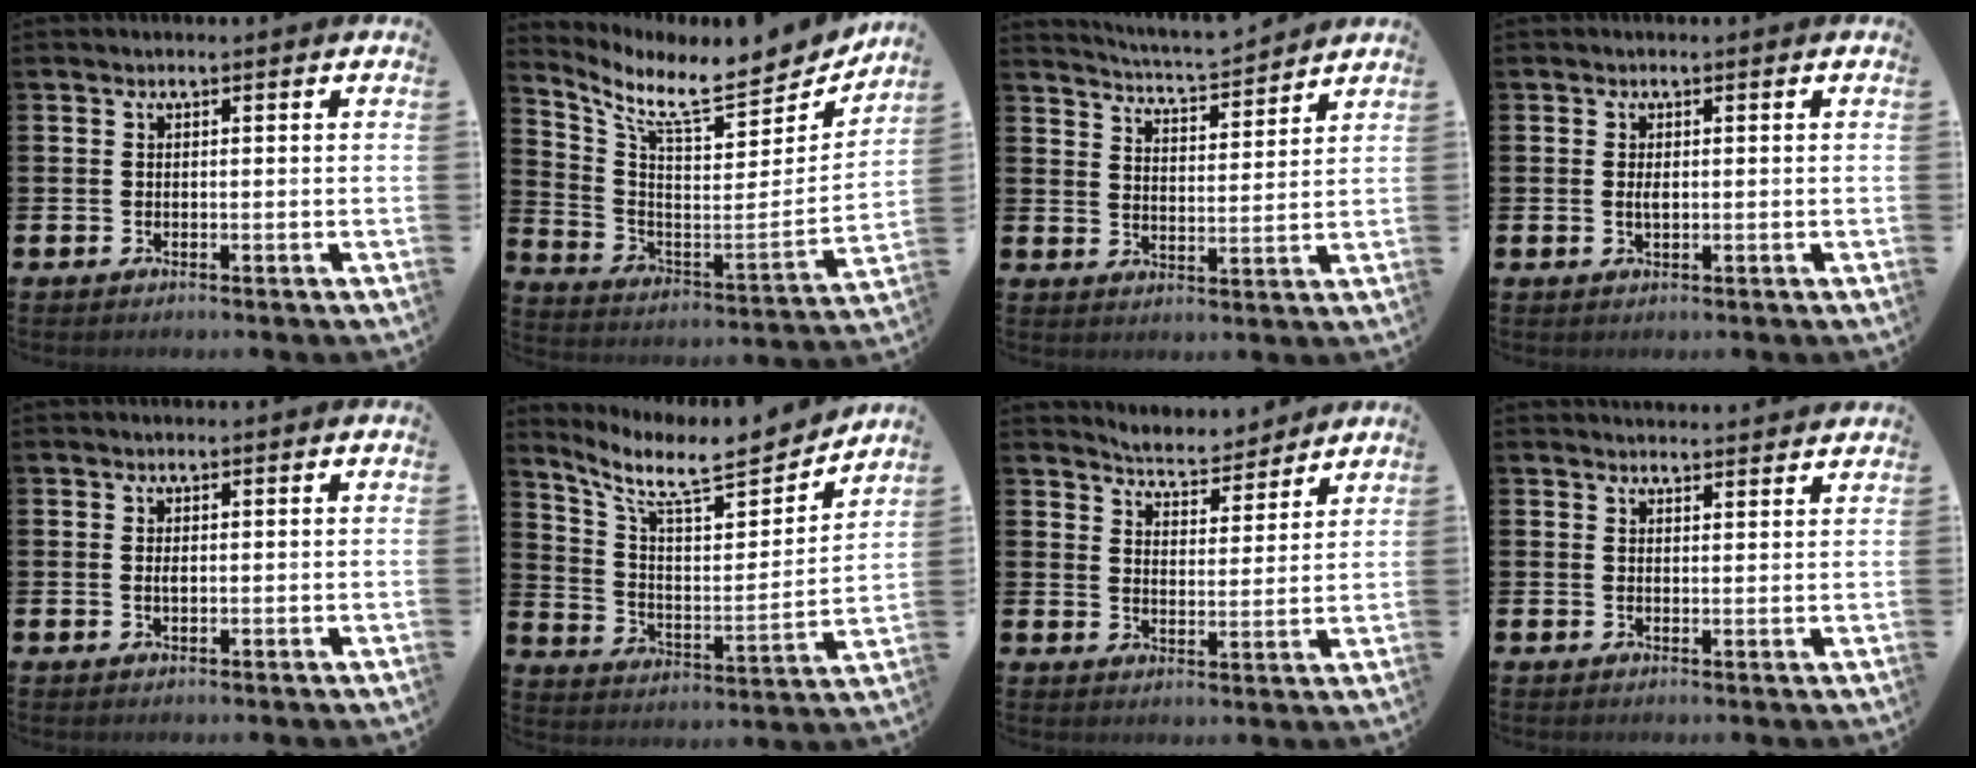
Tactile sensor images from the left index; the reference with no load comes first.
{"total": 10.4, "force": [8.7, 2.6, 5.1], "torque": [-0.118, -0.072, 0.140]}
{"total": 5.3, "force": [5.2, -0.2, 0.6], "torque": [-0.032, -0.038, 0.091]}
{"total": 1.2, "force": [0.1, 0.5, 1.1], "torque": [-0.019, 0.002, 0.000]}
{"total": 0.7, "force": [0.1, 0.3, 0.6], "torque": [-0.009, 0.000, 0.001]}
{"total": 9.2, "force": [7.8, 2.3, 4.2], "torque": [-0.106, -0.063, 0.129]}
{"total": 5.2, "force": [5.2, 0.7, 0.0], "torque": [-0.017, -0.041, 0.090]}
{"total": 2.5, "force": [2.5, 0.0, -0.1], "torque": [0.008, -0.019, 0.043]}